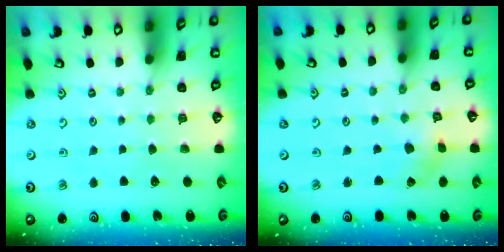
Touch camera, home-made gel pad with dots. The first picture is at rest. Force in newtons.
{"total": 0.8, "press": 0.8, "slide": 0.2}